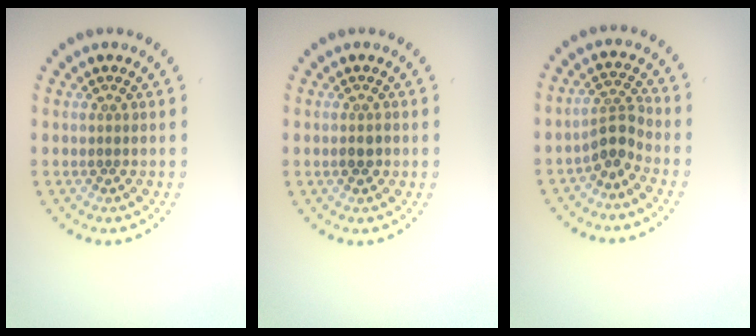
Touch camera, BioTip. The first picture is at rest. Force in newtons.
{"total": 1.2, "press": 1.1, "slide": 0.3}
{"total": 2.5, "press": 1.8, "slide": 1.8}